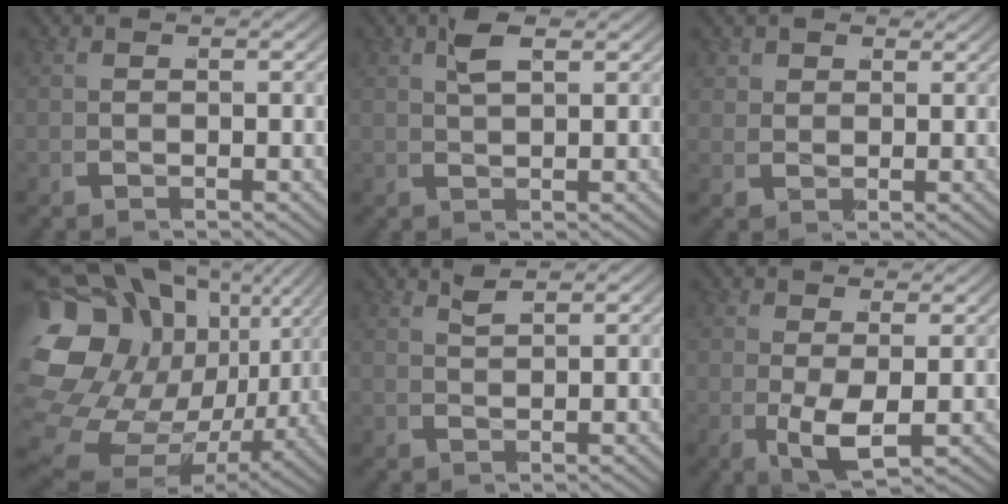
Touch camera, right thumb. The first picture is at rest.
{"total": 1.5, "force": [1.3, -0.1, 0.7], "torque": [-0.015, 0.007, 0.025]}
{"total": 1.7, "force": [1.4, 0.9, 0.2], "torque": [-0.004, -0.006, 0.025]}
{"total": 19.5, "force": [0.9, 14.6, 12.9], "torque": [-0.254, -0.035, 0.012]}
{"total": 1.5, "force": [1.4, -0.4, 0.0], "torque": [0.005, 0.006, 0.028]}
{"total": 3.4, "force": [-0.8, 1.8, 2.7], "torque": [-0.053, -0.027, -0.008]}